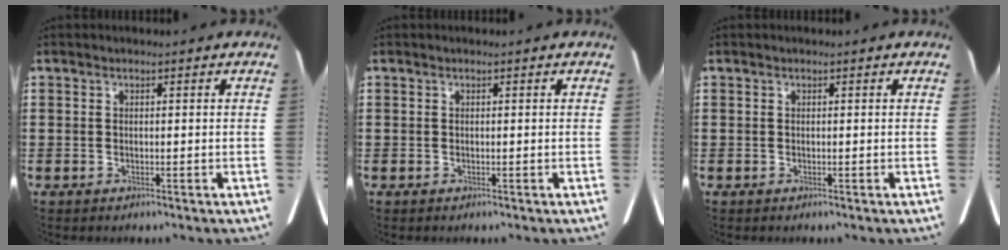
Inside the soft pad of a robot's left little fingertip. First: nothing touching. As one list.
[{"total": 0.0}, {"total": 0.0}]